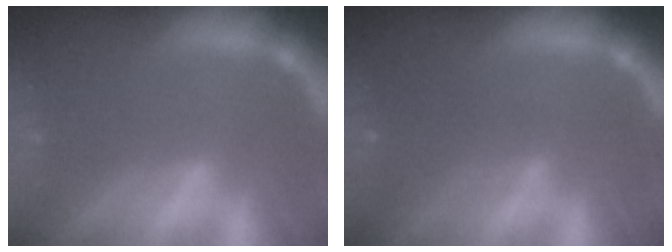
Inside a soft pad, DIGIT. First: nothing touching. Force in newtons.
{"total": 3.0}